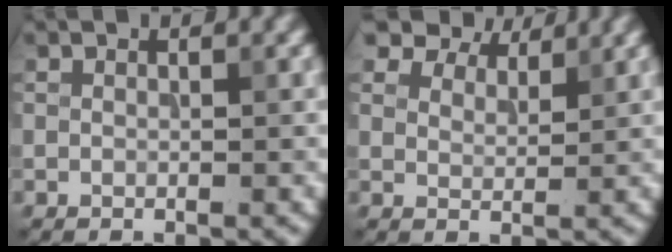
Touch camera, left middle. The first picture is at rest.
{"total": 7.0, "force": [6.0, 2.7, 2.2], "torque": [-0.062, -0.009, 0.111]}